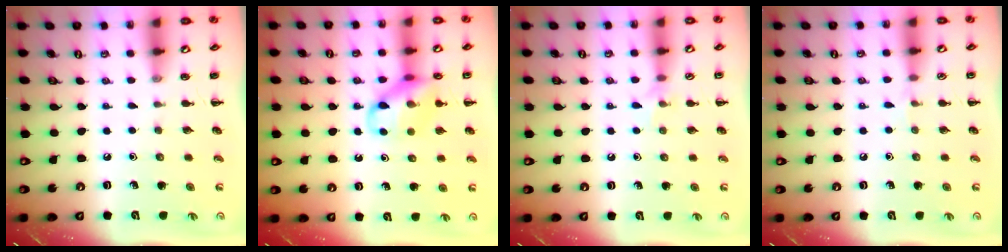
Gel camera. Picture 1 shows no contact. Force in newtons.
{"total": 12.4, "press": 12.3, "slide": 1.6}
{"total": 4.5, "press": 4.4, "slide": 1.1}
{"total": 3.8, "press": 3.5, "slide": 1.4}